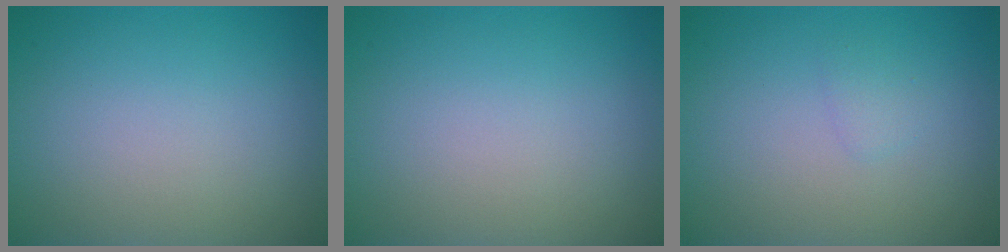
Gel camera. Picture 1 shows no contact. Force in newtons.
{"total": 0.0}
{"total": 0.8, "press": 0.8, "slide": 0.1}